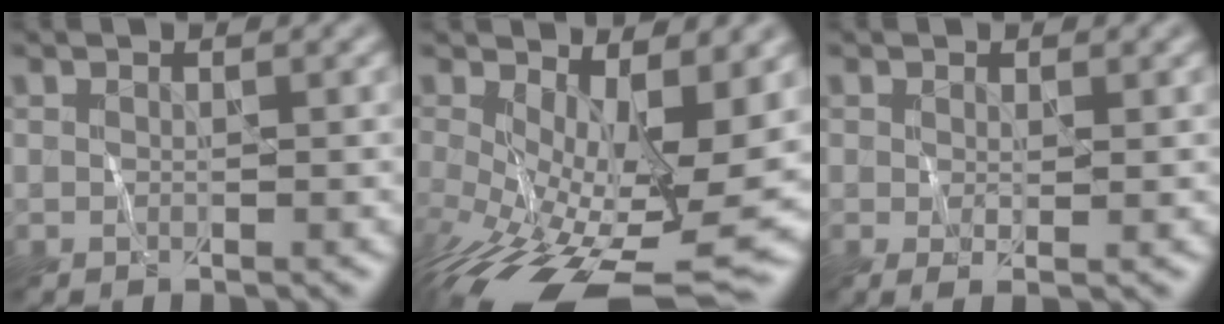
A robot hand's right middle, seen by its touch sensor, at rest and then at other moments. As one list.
[{"total": 12.6, "force": [-2.8, 5.1, 11.2], "torque": [-0.197, -0.044, -0.032]}, {"total": 1.2, "force": [0.1, 0.2, 1.2], "torque": [-0.025, -0.004, 0.004]}]